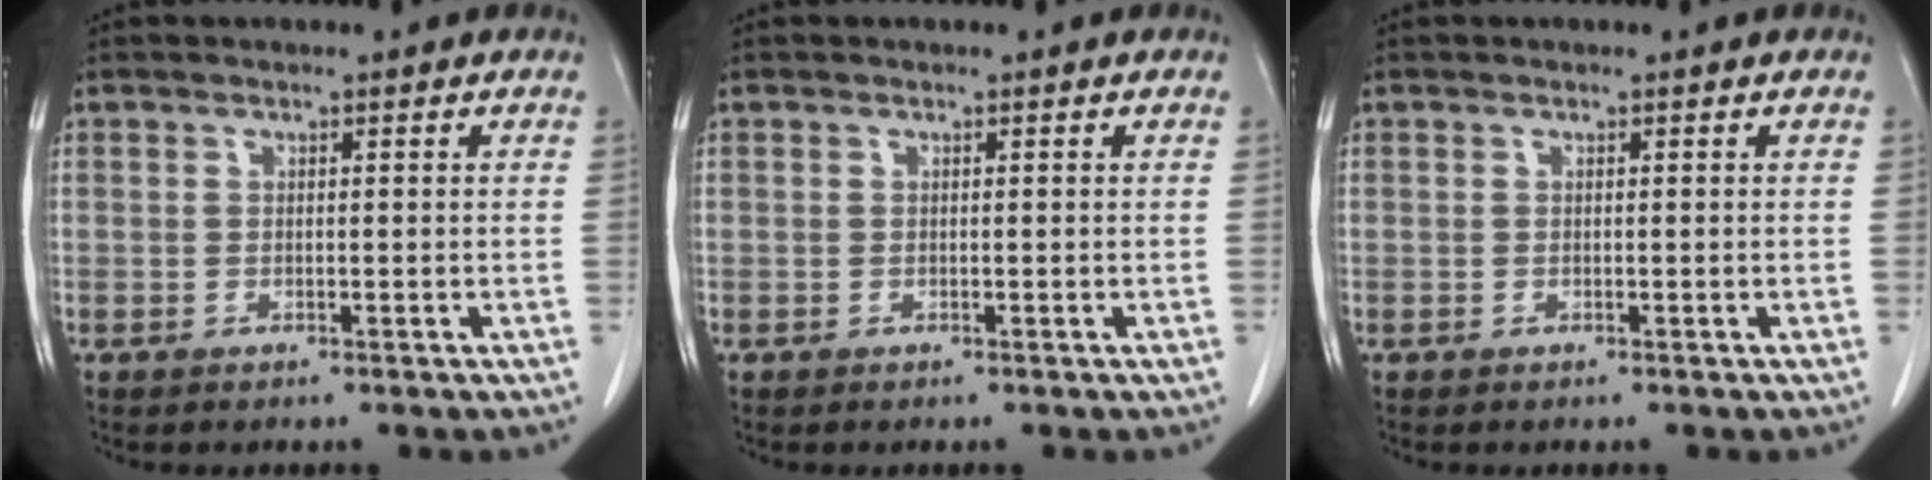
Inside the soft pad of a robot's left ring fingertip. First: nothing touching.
{"total": 0.0}
{"total": 0.0}